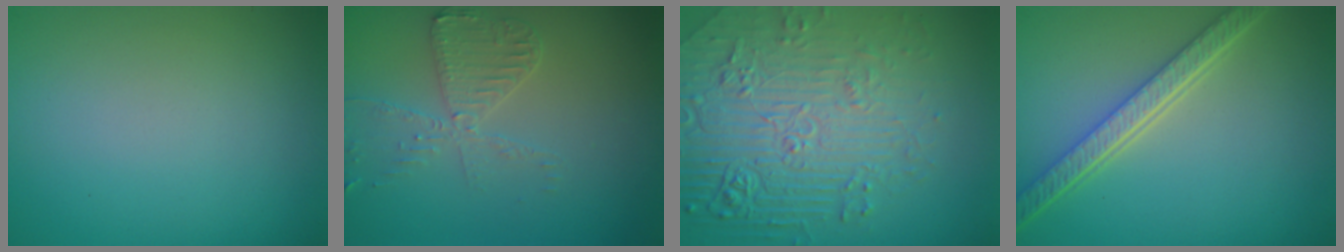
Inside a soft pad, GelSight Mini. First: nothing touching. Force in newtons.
{"total": 3.5, "press": 3.0, "slide": 1.8}
{"total": 8.9, "press": 6.1, "slide": 6.5}
{"total": 5.5, "press": 4.1, "slide": 3.7}